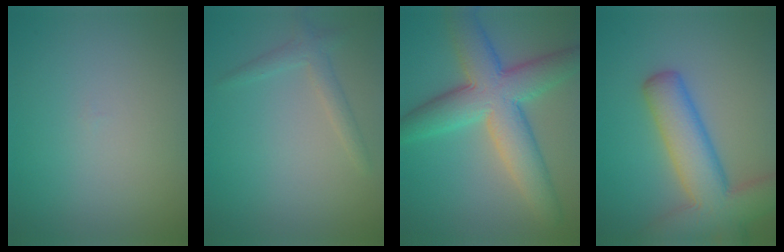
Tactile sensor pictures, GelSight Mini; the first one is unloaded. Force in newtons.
{"total": 1.8, "press": 1.8, "slide": 0.1}
{"total": 9.4, "press": 9.3, "slide": 0.5}
{"total": 8.9, "press": 8.9, "slide": 0.7}